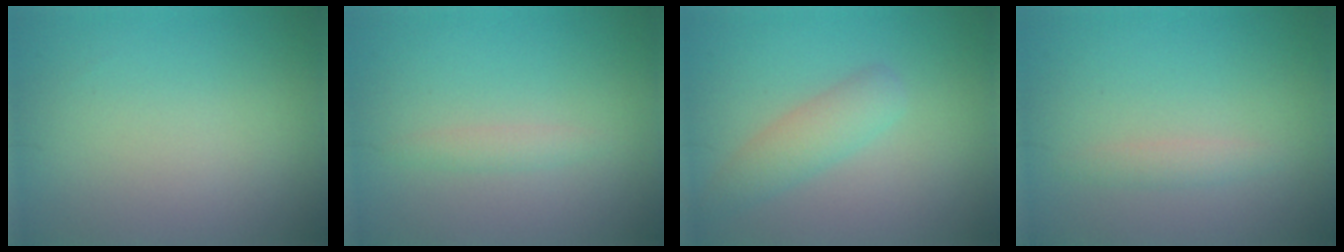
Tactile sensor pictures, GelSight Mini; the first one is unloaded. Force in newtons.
{"total": 1.1, "press": 1.1, "slide": 0.1}
{"total": 2.6, "press": 2.6, "slide": 0.1}
{"total": 1.1, "press": 1.1, "slide": 0.1}